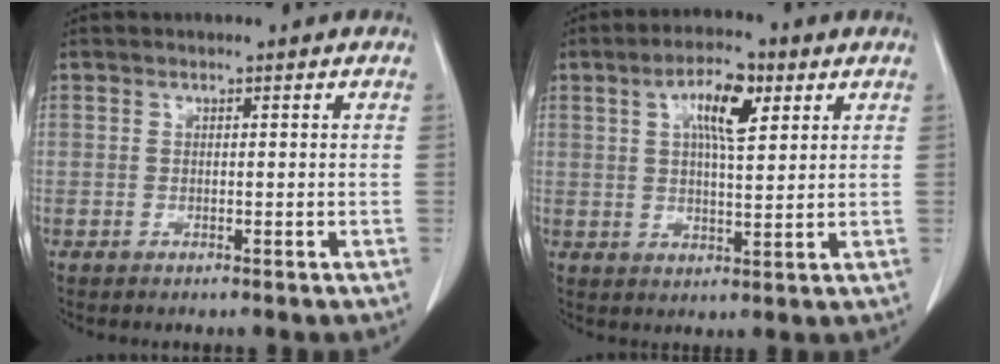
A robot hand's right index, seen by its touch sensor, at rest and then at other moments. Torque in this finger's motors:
{"motor_torque": [0.31, 0.15, 0.15, 0.10]}